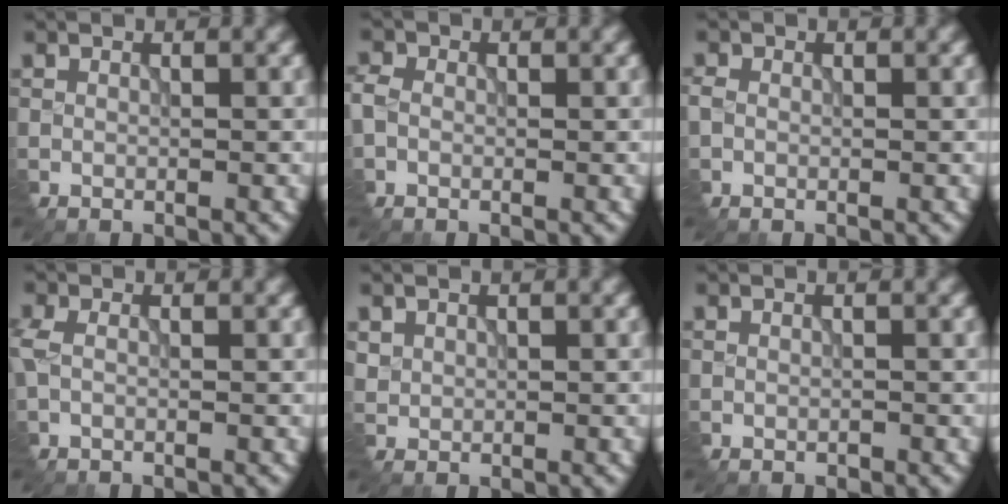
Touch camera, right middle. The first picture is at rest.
{"total": 1.9, "force": [-0.3, 1.6, 1.0], "torque": [-0.024, 0.001, -0.013]}
{"total": 1.2, "force": [-0.2, 1.0, 0.6], "torque": [-0.015, 0.000, -0.007]}
{"total": 2.2, "force": [-0.1, 1.4, 1.8], "torque": [-0.052, 0.001, -0.003]}
{"total": 1.0, "force": [0.6, 0.8, 0.0], "torque": [-0.008, -0.002, 0.018]}
{"total": 0.6, "force": [-0.4, 0.4, 0.3], "torque": [-0.007, -0.004, 0.000]}